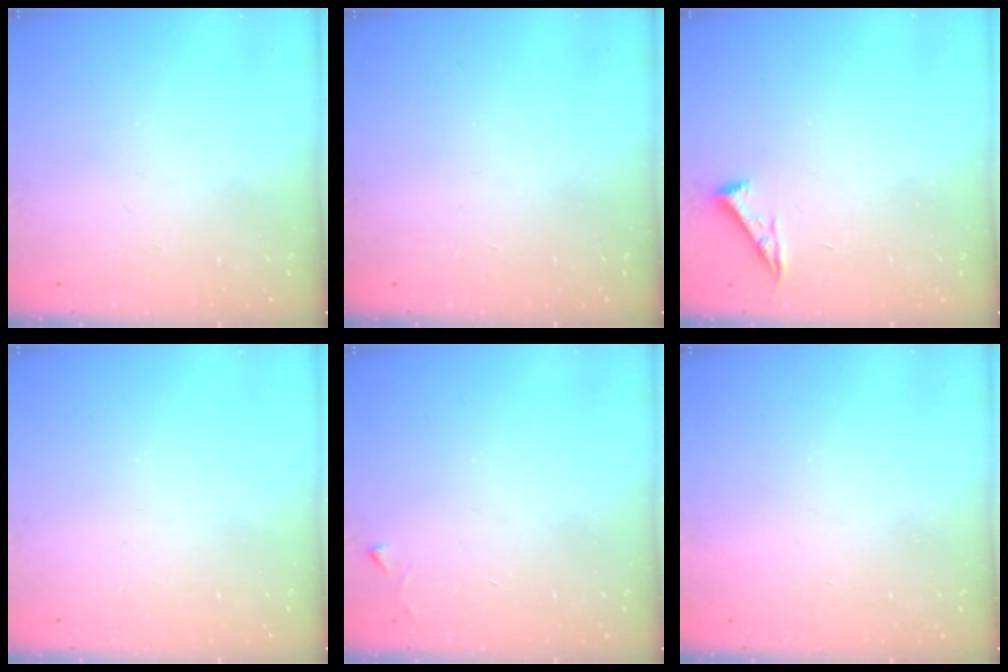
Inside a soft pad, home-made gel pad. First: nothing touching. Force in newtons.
{"total": 0.0}
{"total": 4.3, "press": 4.3, "slide": 0.6}
{"total": 0.0}
{"total": 2.3, "press": 2.3, "slide": 0.4}
{"total": 1.6, "press": 1.6, "slide": 0.1}